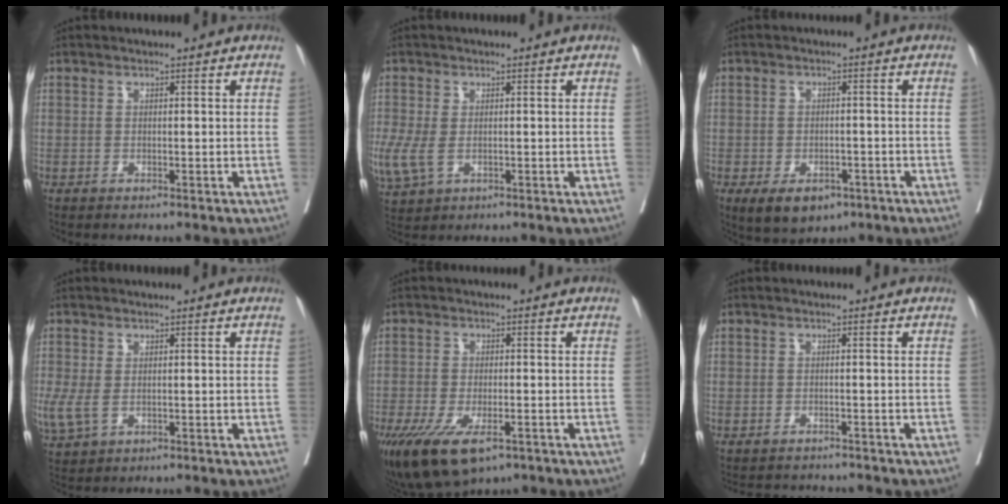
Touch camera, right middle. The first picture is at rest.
{"total": 8.1, "force": [-2.0, 5.2, 5.9], "torque": [-0.166, -0.018, -0.029]}
{"total": 6.9, "force": [-4.1, 4.0, 3.9], "torque": [-0.057, -0.002, -0.057]}
{"total": 5.0, "force": [-0.8, 3.1, 3.9], "torque": [-0.104, -0.014, -0.005]}
{"total": 11.1, "force": [-6.7, 4.3, 7.8], "torque": [-0.143, -0.020, -0.107]}
{"total": 4.5, "force": [-4.5, 0.4, 0.4], "torque": [0.003, -0.006, -0.063]}